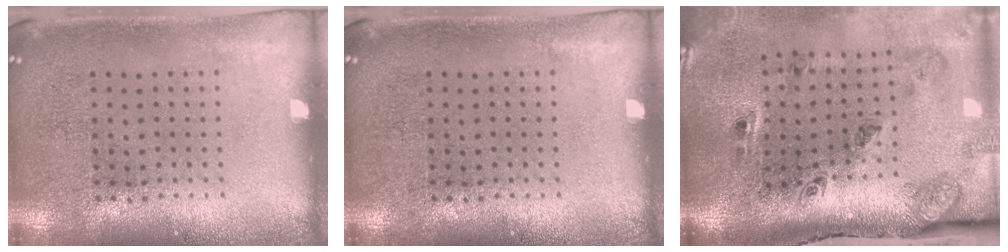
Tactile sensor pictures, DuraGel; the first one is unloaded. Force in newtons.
{"total": 0.0}
{"total": 3.4, "press": 2.1, "slide": 2.7}